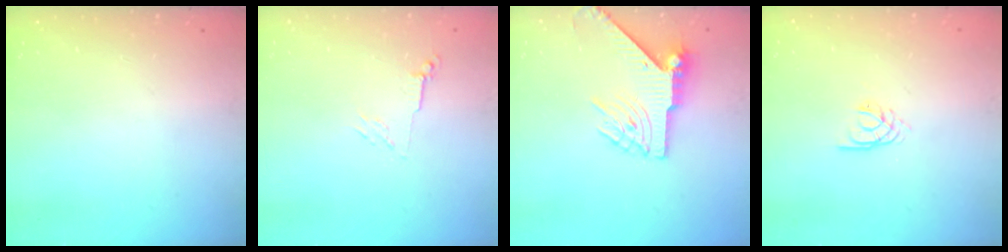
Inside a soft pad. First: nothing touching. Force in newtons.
{"total": 2.8, "press": 2.7, "slide": 0.6}
{"total": 8.2, "press": 8.2, "slide": 0.9}
{"total": 2.8, "press": 2.7, "slide": 0.3}